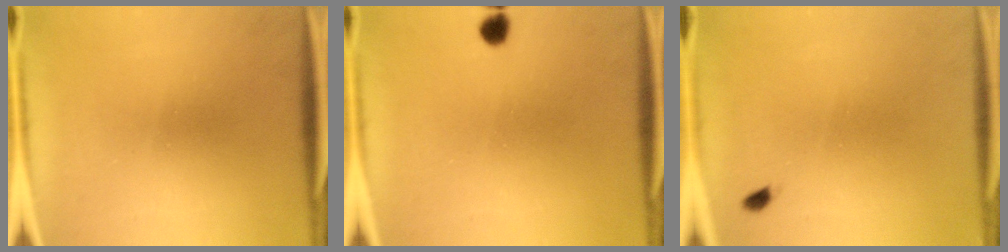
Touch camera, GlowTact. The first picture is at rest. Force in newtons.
{"total": 2.0}
{"total": 0.7}